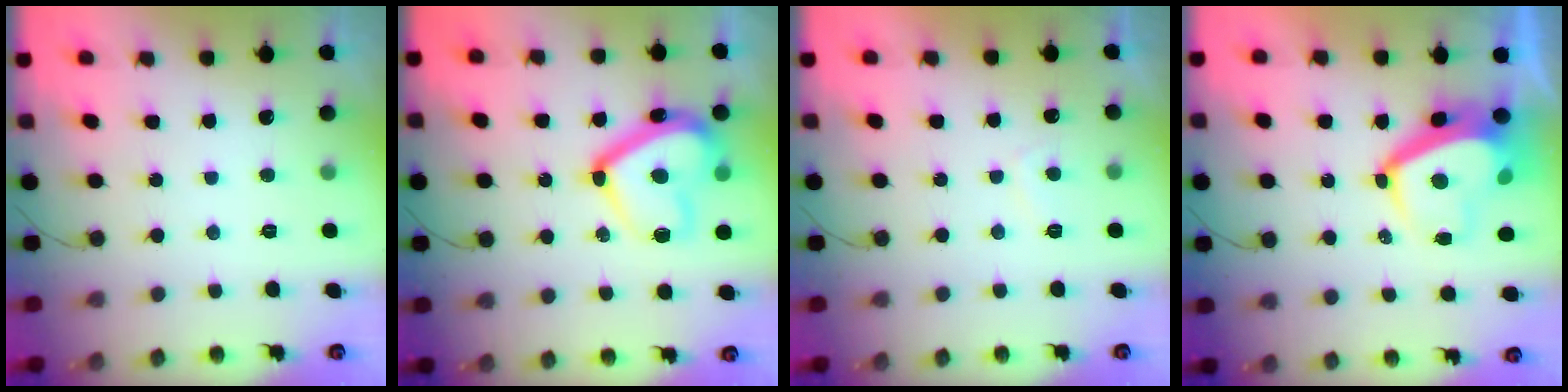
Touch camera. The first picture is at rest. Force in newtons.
{"total": 17.8, "press": 17.7, "slide": 1.9}
{"total": 2.5, "press": 2.3, "slide": 0.9}
{"total": 7.6, "press": 7.5, "slide": 0.9}